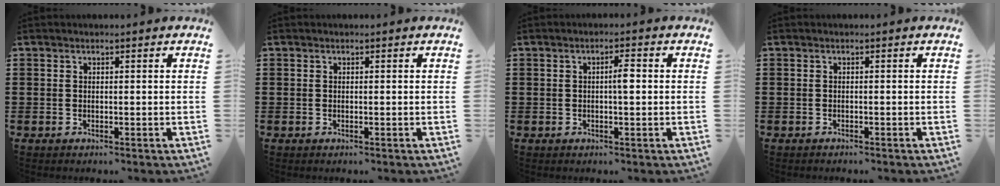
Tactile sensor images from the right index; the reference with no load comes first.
{"total": 0.0}
{"total": 2.5, "force": [0.0, 0.4, 2.5], "torque": [-0.046, -0.001, -0.001]}
{"total": 0.5, "force": [-0.5, 0.1, 0.1], "torque": [-0.003, -0.001, -0.011]}